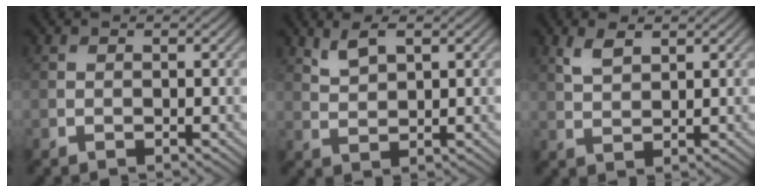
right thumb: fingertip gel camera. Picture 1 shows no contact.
{"total": 3.5, "force": [2.2, 1.3, 2.3], "torque": [-0.058, 0.000, 0.050]}
{"total": 3.0, "force": [1.8, 1.4, 2.0], "torque": [-0.049, 0.000, 0.040]}